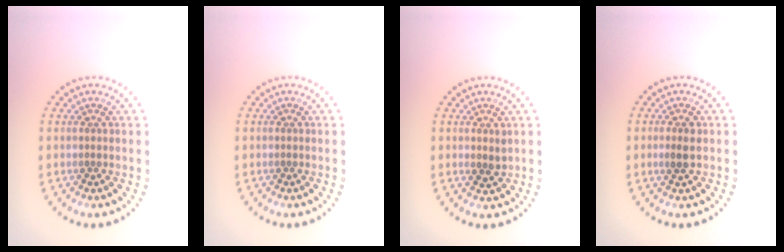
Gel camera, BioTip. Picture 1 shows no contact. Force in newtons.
{"total": 0.0}
{"total": 1.1, "press": 1.0, "slide": 0.3}
{"total": 1.6, "press": 1.5, "slide": 0.3}